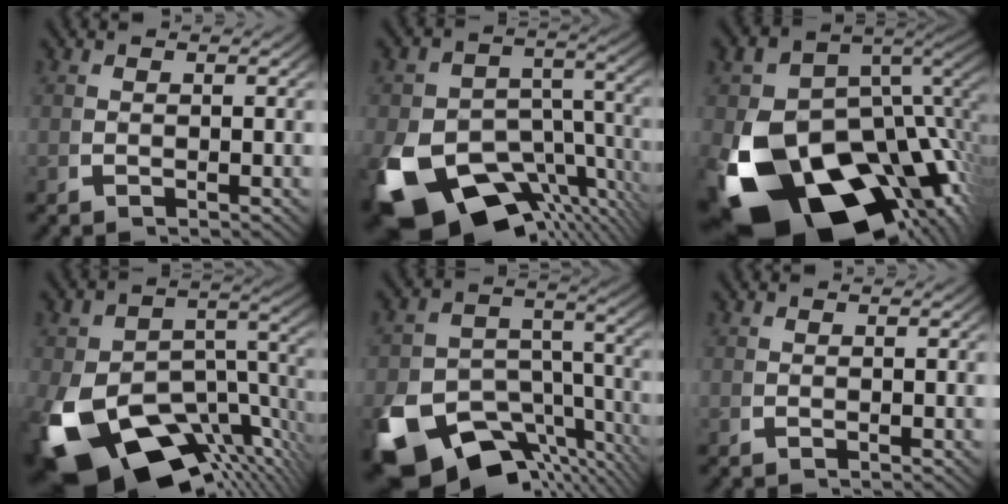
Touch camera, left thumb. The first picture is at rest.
{"total": 19.1, "force": [-8.2, 13.3, 11.0], "torque": [-0.215, -0.092, -0.100]}
{"total": 29.5, "force": [-9.2, 19.3, 20.3], "torque": [-0.372, -0.119, -0.102]}
{"total": 20.5, "force": [-8.9, 13.0, 13.1], "torque": [-0.245, -0.090, -0.103]}
{"total": 17.7, "force": [-8.7, 11.9, 9.8], "torque": [-0.181, -0.078, -0.116]}
{"total": 0.0}